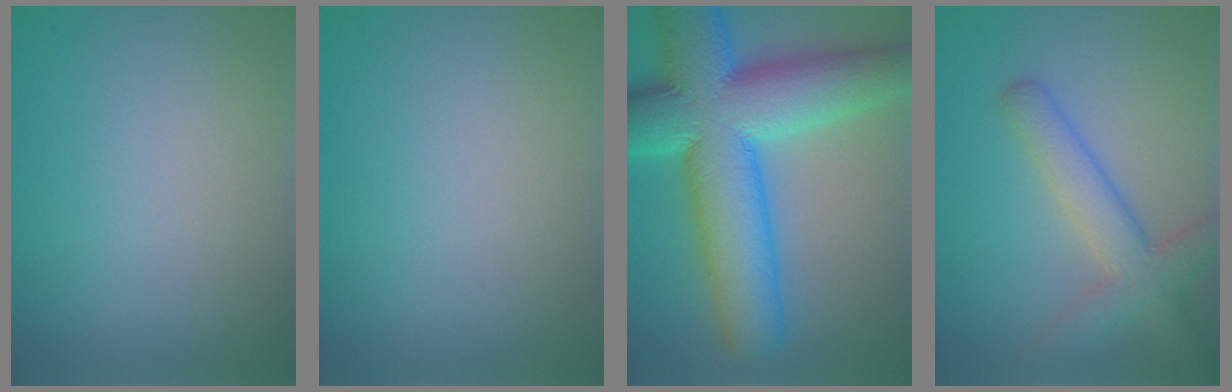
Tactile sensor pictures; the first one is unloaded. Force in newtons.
{"total": 0.0}
{"total": 14.6, "press": 14.6, "slide": 0.4}
{"total": 4.8, "press": 4.8, "slide": 0.2}